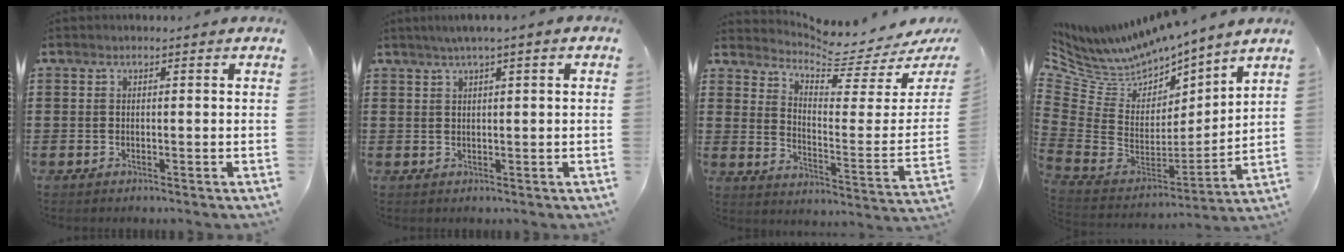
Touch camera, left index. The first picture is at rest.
{"total": 1.9, "force": [0.9, -0.1, 1.6], "torque": [-0.030, -0.001, 0.016]}
{"total": 4.4, "force": [4.2, 0.0, 1.1], "torque": [-0.043, -0.054, 0.065]}
{"total": 6.6, "force": [6.3, 2.1, 0.0], "torque": [-0.059, -0.068, 0.108]}